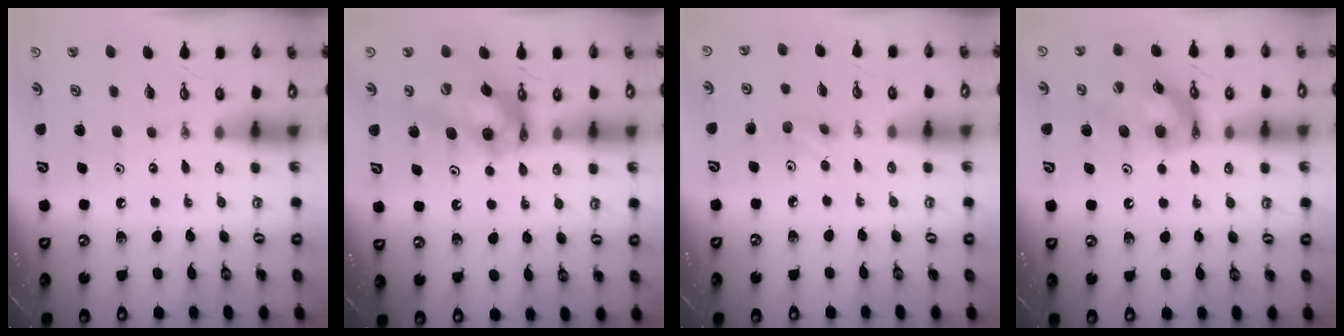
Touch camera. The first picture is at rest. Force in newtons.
{"total": 14.2, "press": 14.1, "slide": 1.6}
{"total": 4.2, "press": 4.1, "slide": 0.8}
{"total": 14.5, "press": 13.0, "slide": 6.3}